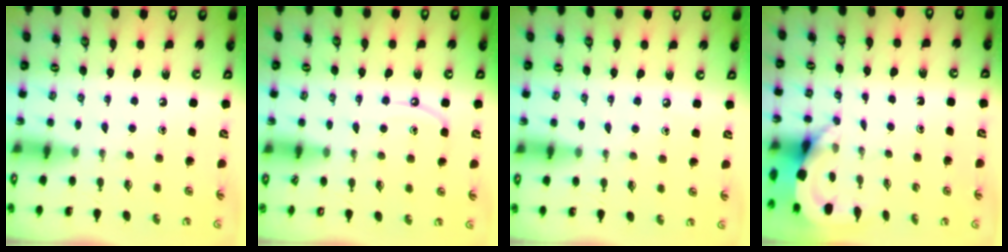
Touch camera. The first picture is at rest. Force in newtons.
{"total": 6.1, "press": 6.0, "slide": 0.7}
{"total": 2.8, "press": 2.7, "slide": 0.4}
{"total": 3.9, "press": 3.8, "slide": 0.3}